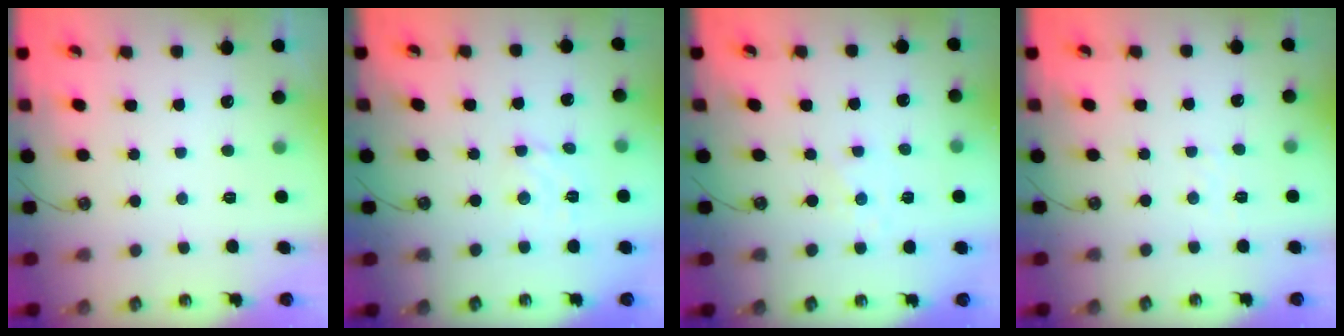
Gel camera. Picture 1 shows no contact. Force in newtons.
{"total": 2.9, "press": 2.8, "slide": 0.3}
{"total": 1.9, "press": 1.9, "slide": 0.5}
{"total": 3.2, "press": 3.2, "slide": 0.5}